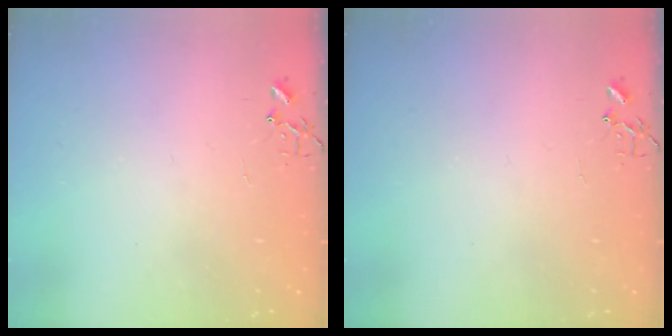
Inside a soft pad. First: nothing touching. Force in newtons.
{"total": 0.0}